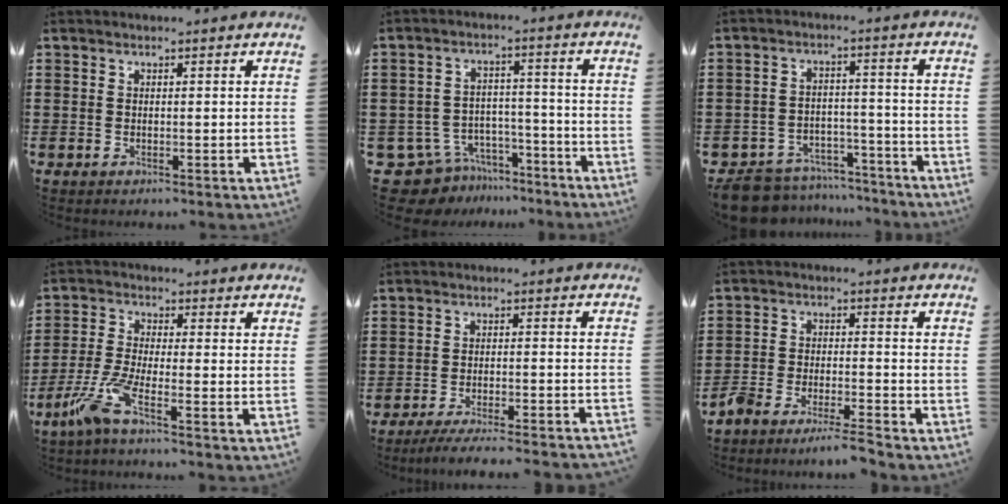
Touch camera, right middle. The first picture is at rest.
{"total": 7.9, "force": [-7.3, 3.0, 0.8], "torque": [-0.037, 0.022, -0.146]}
{"total": 8.3, "force": [-7.9, 1.9, 1.4], "torque": [-0.036, 0.023, -0.157]}
{"total": 6.1, "force": [-3.8, 0.7, 4.8], "torque": [-0.127, -0.020, -0.079]}
{"total": 4.5, "force": [-4.1, -0.2, 1.6], "torque": [-0.025, -0.006, -0.079]}
{"total": 5.1, "force": [-5.1, -0.3, 0.8], "torque": [-0.028, -0.007, -0.106]}